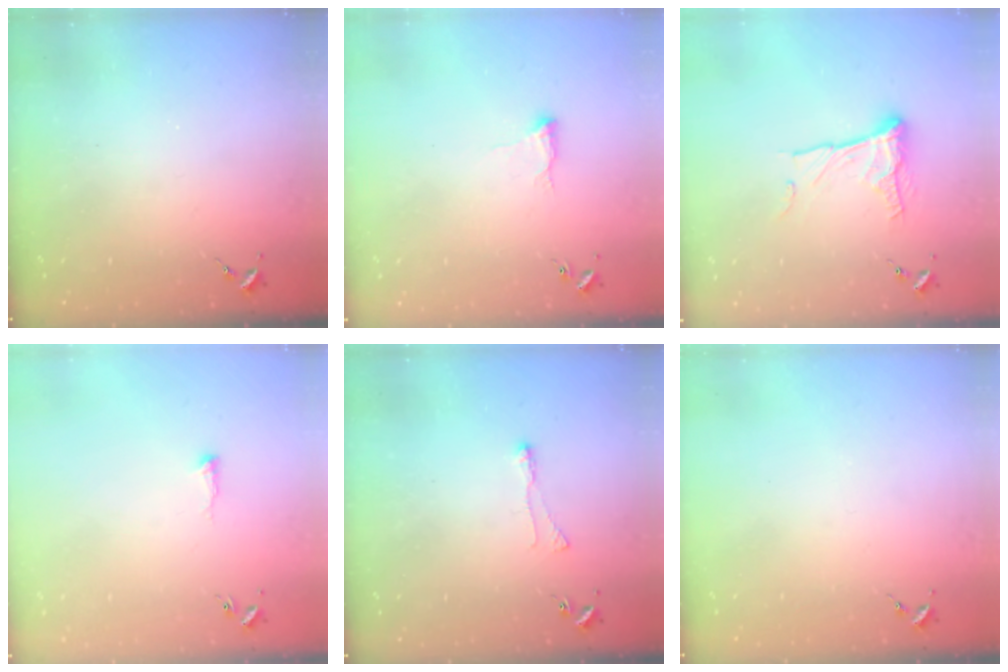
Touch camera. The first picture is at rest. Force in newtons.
{"total": 5.1, "press": 5.1, "slide": 0.6}
{"total": 12.6, "press": 12.6, "slide": 0.7}
{"total": 5.1, "press": 5.0, "slide": 0.5}
{"total": 3.4, "press": 3.3, "slide": 0.5}
{"total": 0.0}